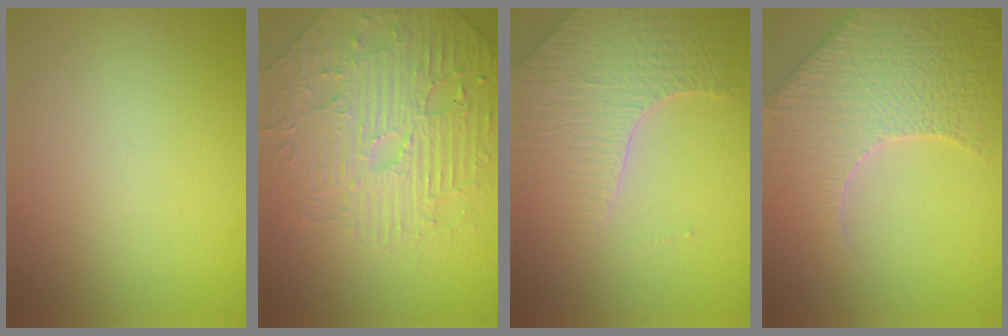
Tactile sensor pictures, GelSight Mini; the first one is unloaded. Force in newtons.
{"total": 5.1, "press": 4.9, "slide": 1.5}
{"total": 4.5, "press": 4.4, "slide": 1.2}
{"total": 8.0, "press": 6.4, "slide": 4.9}